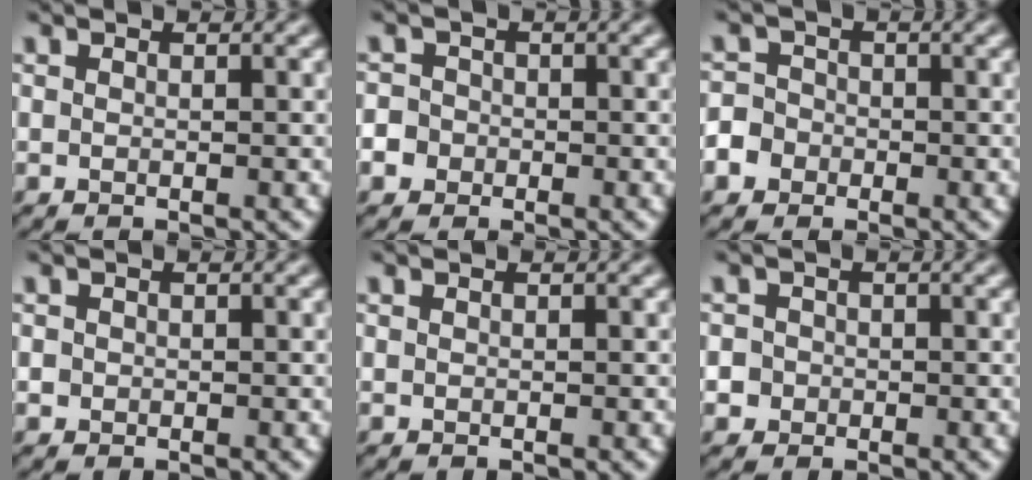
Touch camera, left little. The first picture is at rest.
{"total": 5.6, "force": [-2.3, 4.9, 1.3], "torque": [-0.026, 0.002, -0.069]}
{"total": 5.3, "force": [-2.8, 4.4, 1.1], "torque": [-0.017, -0.004, -0.073]}
{"total": 0.5, "force": [-0.2, 0.5, 0.1], "torque": [0.000, -0.003, -0.005]}
{"total": 0.0}
{"total": 2.5, "force": [-0.7, 2.3, 0.5], "torque": [0.006, 0.012, -0.023]}